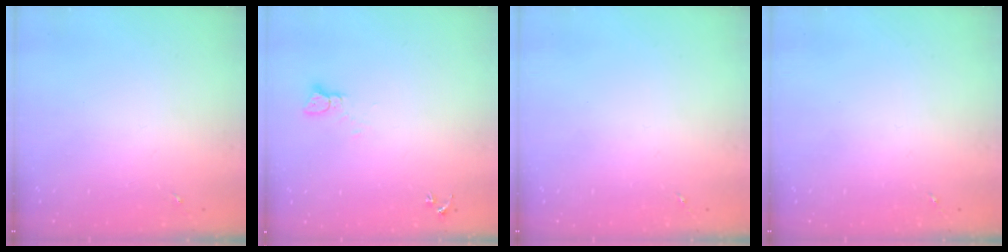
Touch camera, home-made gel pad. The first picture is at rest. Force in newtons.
{"total": 2.2, "press": 2.2, "slide": 0.2}
{"total": 0.0}
{"total": 0.0}